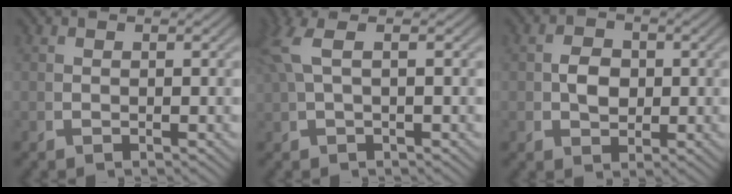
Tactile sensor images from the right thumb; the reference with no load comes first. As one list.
[{"total": 3.9, "force": [1.8, 0.8, 3.3], "torque": [-0.068, 0.014, 0.032]}, {"total": 3.0, "force": [0.3, 2.3, 1.8], "torque": [-0.031, -0.015, 0.018]}]